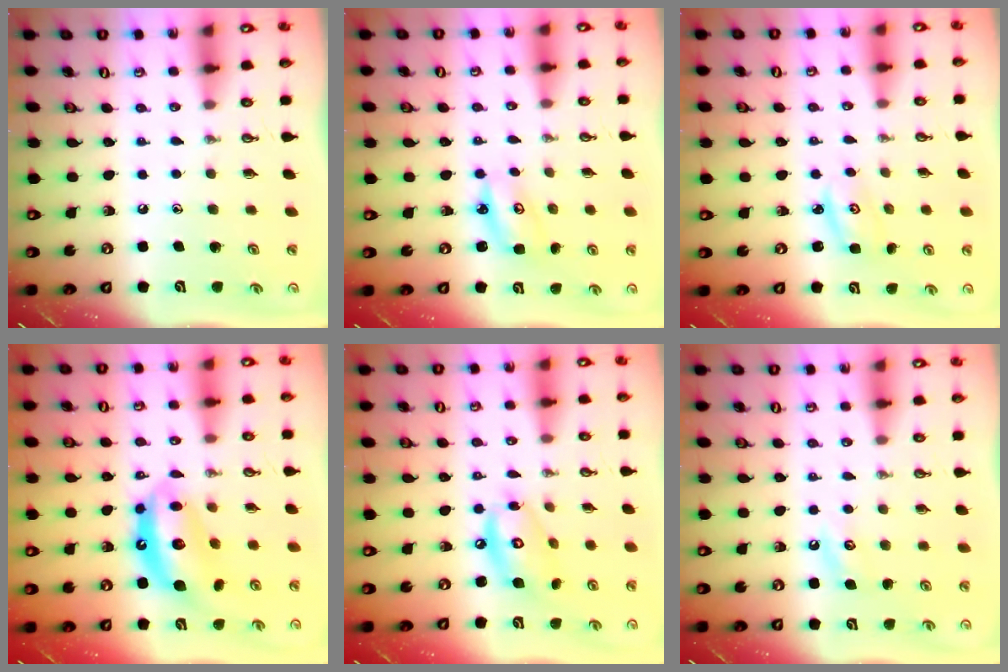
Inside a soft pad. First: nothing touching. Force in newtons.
{"total": 3.9, "press": 3.9, "slide": 0.2}
{"total": 2.4, "press": 2.4, "slide": 0.2}
{"total": 11.7, "press": 11.7, "slide": 0.9}
{"total": 11.4, "press": 11.3, "slide": 0.9}
{"total": 3.4, "press": 3.3, "slide": 0.4}